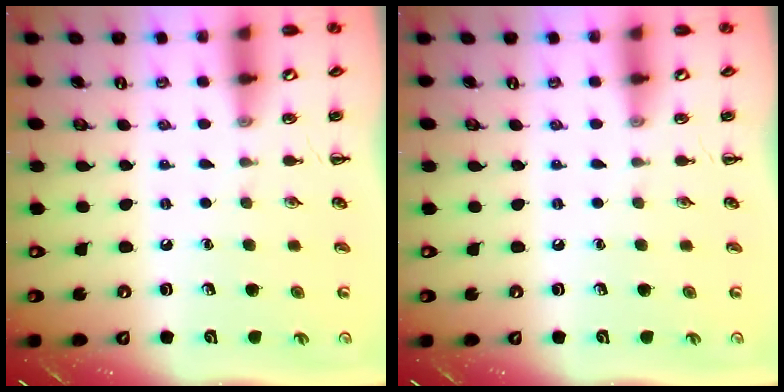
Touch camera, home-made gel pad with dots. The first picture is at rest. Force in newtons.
{"total": 0.0}